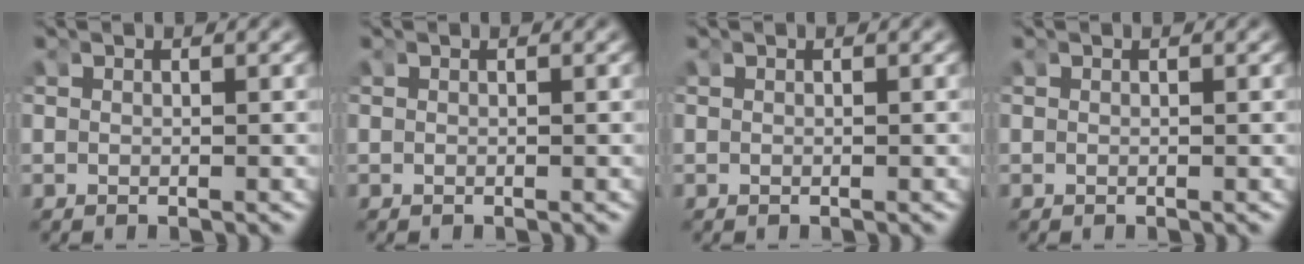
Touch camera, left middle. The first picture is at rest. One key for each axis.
{"total": 0.0}
{"total": 0.0}
{"total": 0.0}